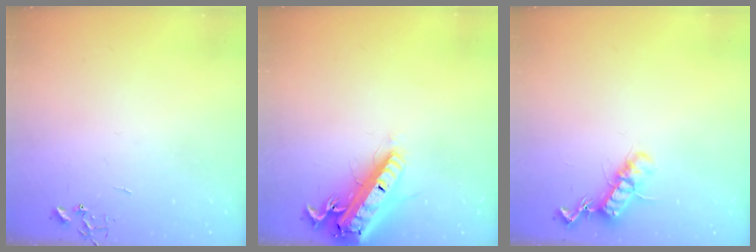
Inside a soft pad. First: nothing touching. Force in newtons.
{"total": 20.0, "press": 19.7, "slide": 4.0}
{"total": 12.5, "press": 12.5, "slide": 0.4}